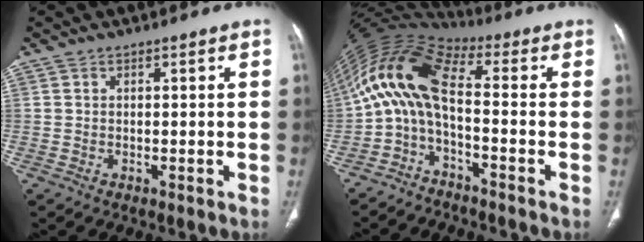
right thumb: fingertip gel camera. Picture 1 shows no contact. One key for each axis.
{"total": 12.4, "fx": -2.3, "fy": 5.0, "fz": 11.2, "tx": -0.220, "ty": 0.072, "tz": -0.058}